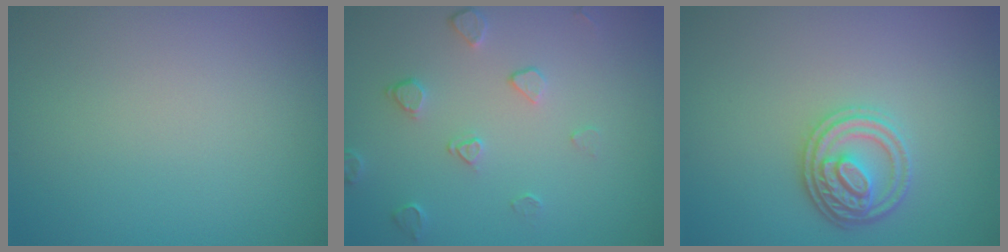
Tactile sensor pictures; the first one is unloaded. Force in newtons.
{"total": 2.0, "press": 1.3, "slide": 1.5}
{"total": 3.2, "press": 3.0, "slide": 1.3}